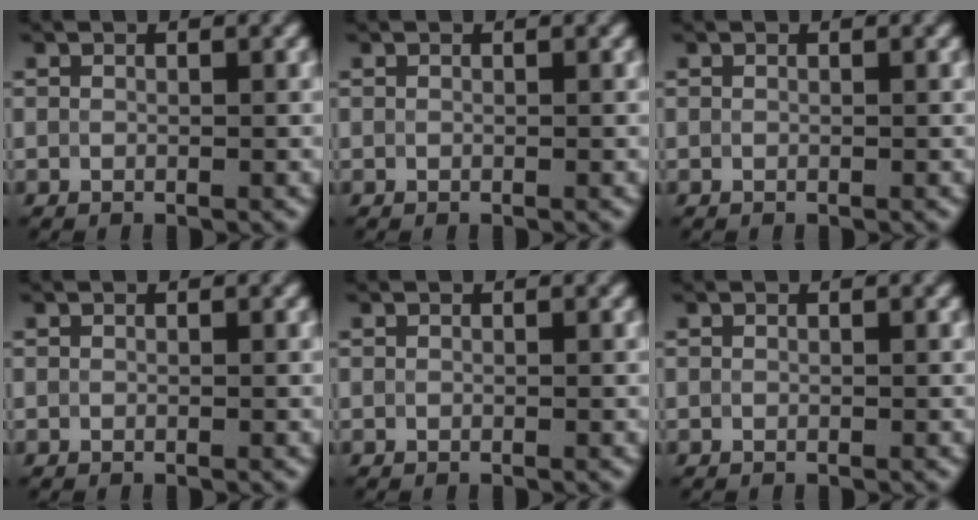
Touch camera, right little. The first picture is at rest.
{"total": 0.0}
{"total": 0.0}
{"total": 0.0}
{"total": 0.0}
{"total": 0.0}